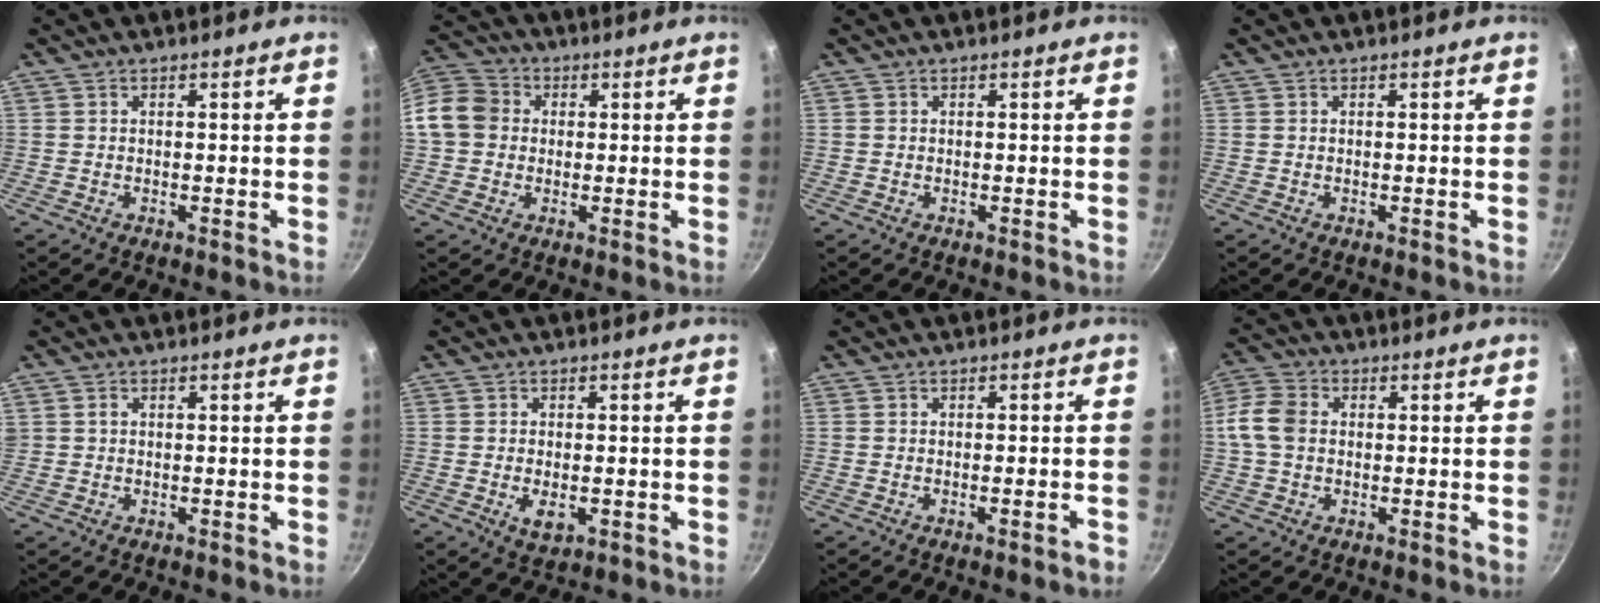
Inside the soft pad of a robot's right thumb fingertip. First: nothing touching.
{"total": 9.3, "force": [0.3, 8.2, 4.4], "torque": [-0.057, 0.019, -0.016]}
{"total": 0.0}
{"total": 0.0}
{"total": 0.9, "force": [0.2, 0.8, 0.4], "torque": [-0.004, 0.005, 0.005]}
{"total": 4.1, "force": [-1.0, 2.3, 3.3], "torque": [-0.053, -0.004, -0.010]}
{"total": 1.7, "force": [-1.1, 0.1, 1.3], "torque": [-0.020, 0.011, -0.013]}
{"total": 7.3, "force": [0.2, 5.4, 4.9], "torque": [-0.098, 0.015, -0.008]}